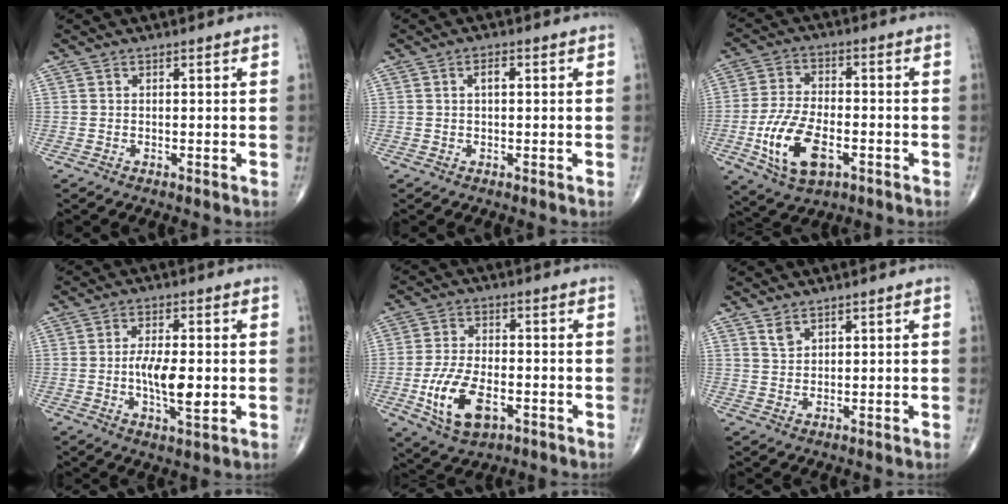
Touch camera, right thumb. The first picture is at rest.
{"total": 1.9, "force": [0.4, 0.9, 1.7], "torque": [-0.029, 0.004, 0.006]}
{"total": 12.9, "force": [-4.3, 6.7, 10.1], "torque": [-0.195, 0.010, -0.075]}
{"total": 8.4, "force": [-0.9, 3.1, 7.7], "torque": [-0.136, -0.006, -0.016]}
{"total": 11.7, "force": [-4.0, 6.2, 9.1], "torque": [-0.171, 0.007, -0.066]}
{"total": 2.3, "force": [1.7, 1.1, 1.0], "torque": [-0.014, -0.009, 0.038]}